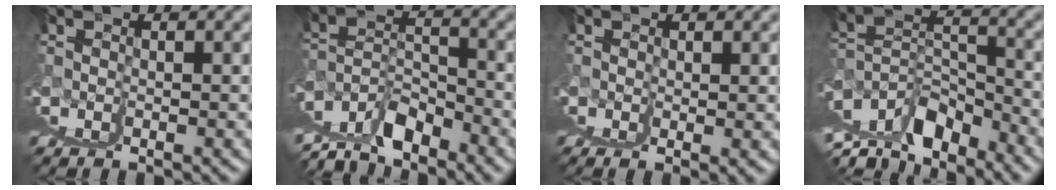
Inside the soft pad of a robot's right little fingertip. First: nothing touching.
{"total": 3.7, "force": [0.0, -2.8, 2.4], "torque": [-0.019, 0.021, 0.007]}
{"total": 2.2, "force": [1.7, -0.8, 1.3], "torque": [-0.002, 0.018, 0.025]}
{"total": 4.5, "force": [0.4, -1.3, 4.3], "torque": [-0.039, 0.027, 0.017]}